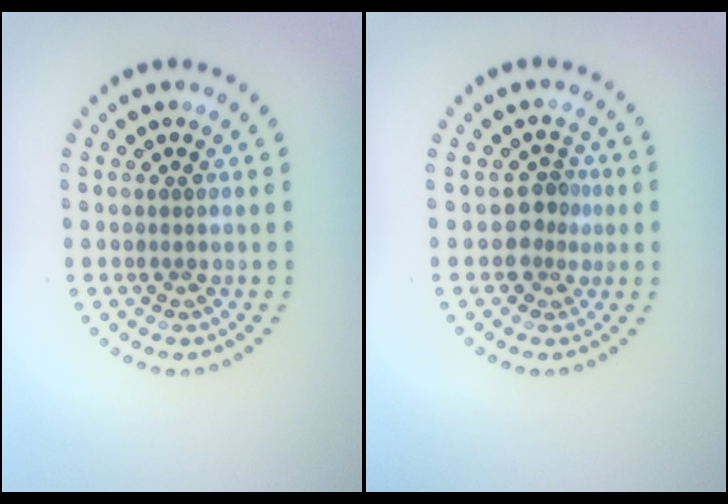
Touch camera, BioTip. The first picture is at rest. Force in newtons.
{"total": 2.3, "press": 1.8, "slide": 1.5}